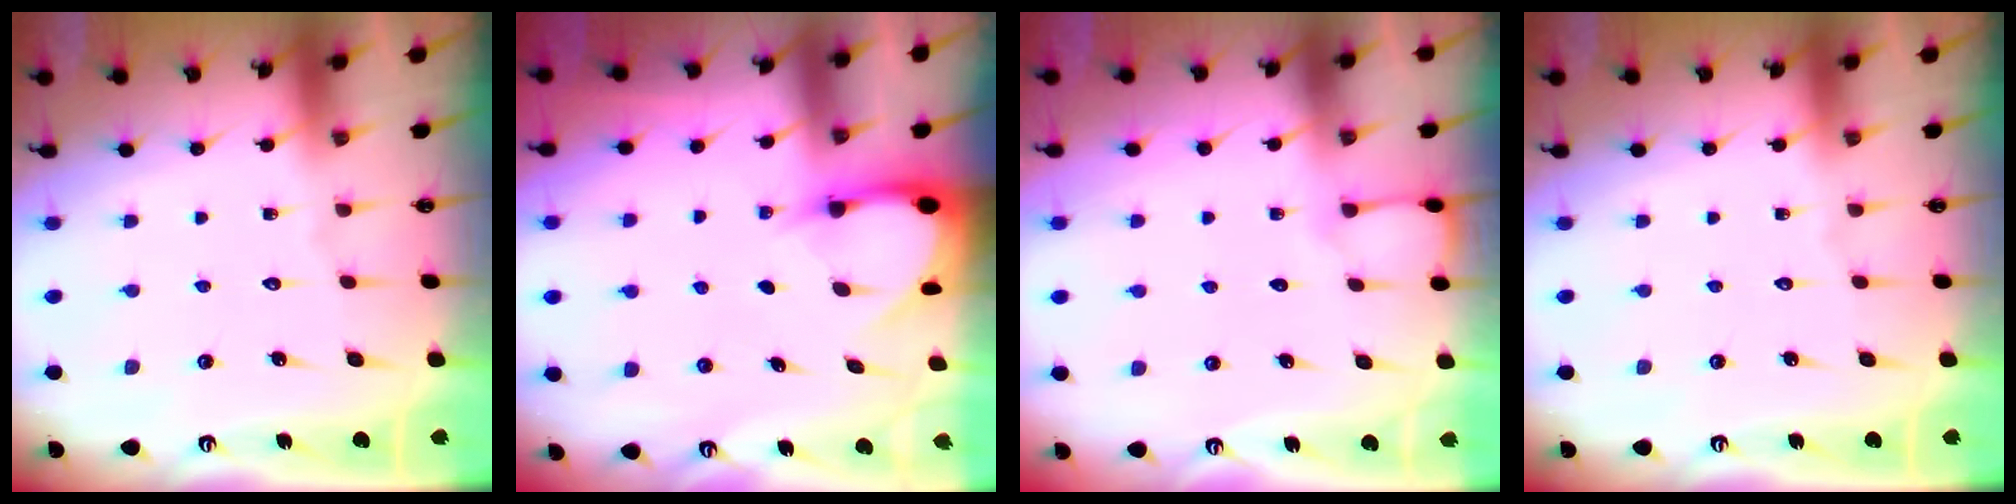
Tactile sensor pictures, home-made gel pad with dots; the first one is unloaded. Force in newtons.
{"total": 3.2, "press": 3.2, "slide": 0.3}
{"total": 3.1, "press": 3.1, "slide": 0.4}
{"total": 0.0}